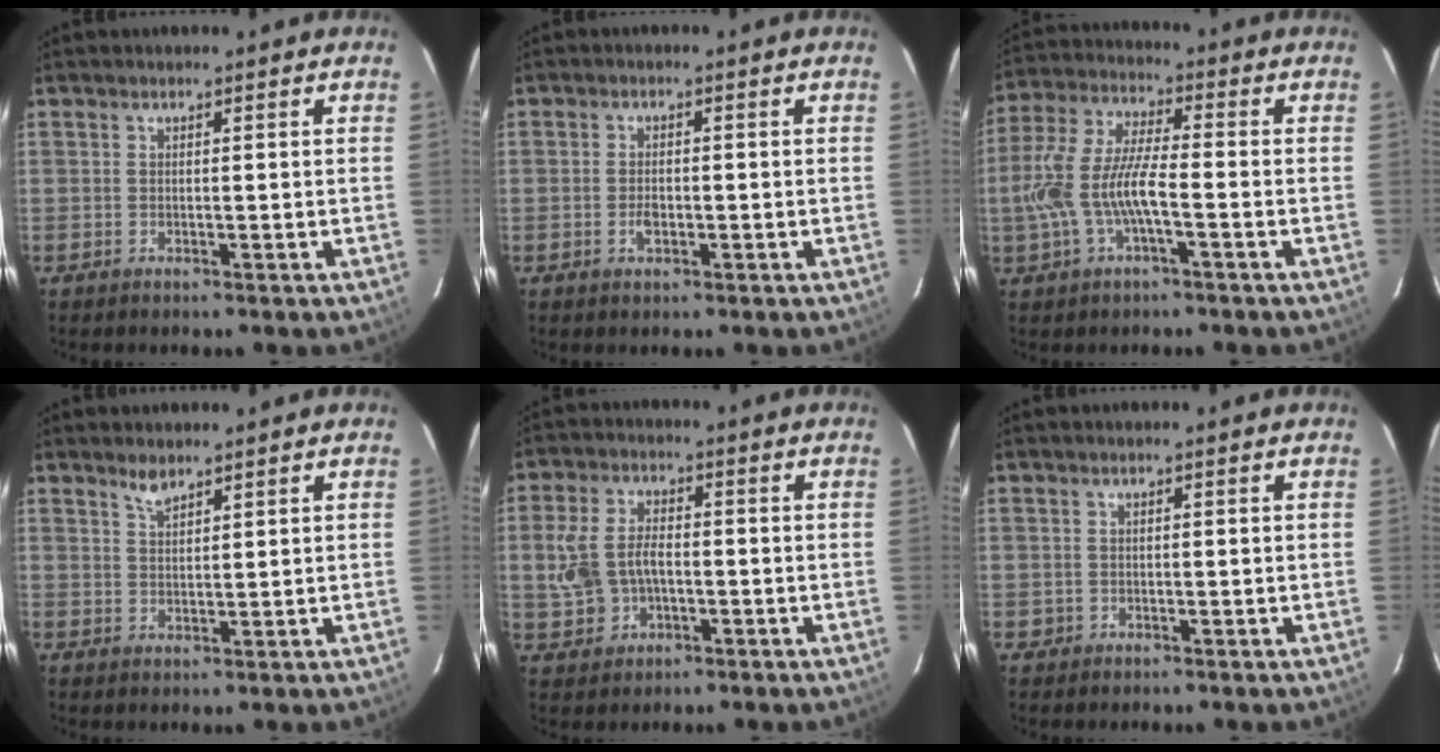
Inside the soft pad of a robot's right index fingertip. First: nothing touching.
{"total": 2.5, "force": [-0.8, 1.3, 2.0], "torque": [-0.038, 0.002, -0.013]}
{"total": 11.8, "force": [-3.2, 3.5, 10.8], "torque": [-0.237, 0.002, -0.060]}
{"total": 2.6, "force": [2.2, 0.7, 1.2], "torque": [-0.022, 0.002, 0.043]}
{"total": 8.2, "force": [-1.2, 5.7, 5.7], "torque": [-0.132, 0.011, -0.010]}
{"total": 1.2, "force": [-0.1, 1.1, 0.0], "torque": [0.003, 0.004, 0.001]}